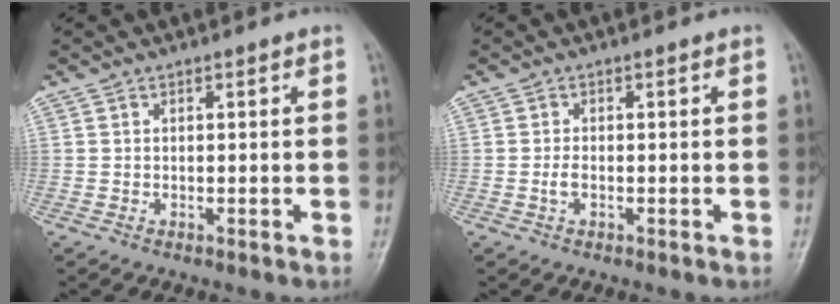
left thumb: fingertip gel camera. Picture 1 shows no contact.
{"total": 1.5, "force": [-0.5, 0.8, 1.2], "torque": [-0.026, 0.001, -0.011]}